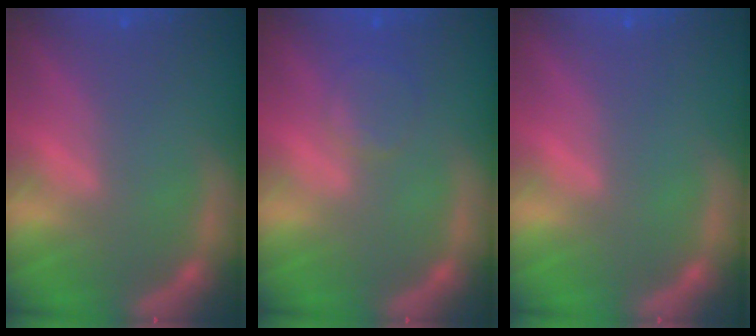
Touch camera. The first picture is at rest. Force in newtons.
{"total": 2.4}
{"total": 0.0}